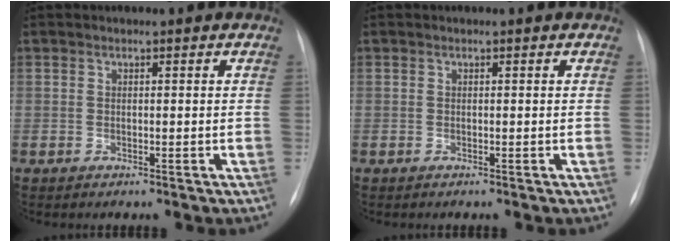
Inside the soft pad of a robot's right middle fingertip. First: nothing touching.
{"total": 0.0}